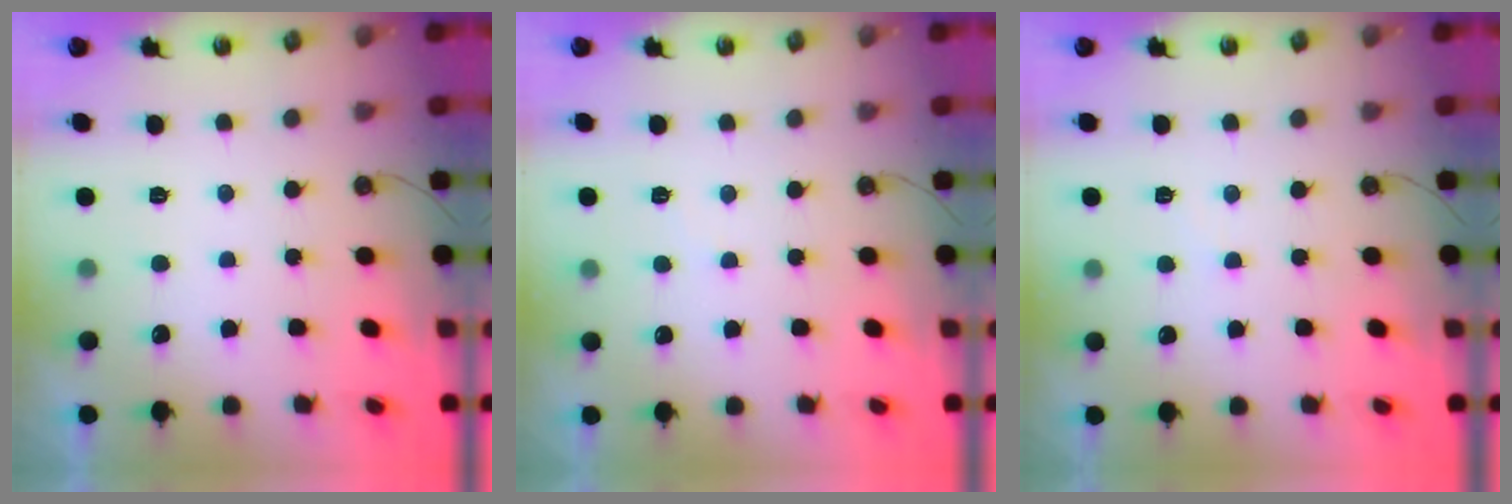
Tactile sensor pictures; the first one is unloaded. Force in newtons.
{"total": 3.5, "press": 3.5, "slide": 0.4}
{"total": 2.2, "press": 2.2, "slide": 0.4}